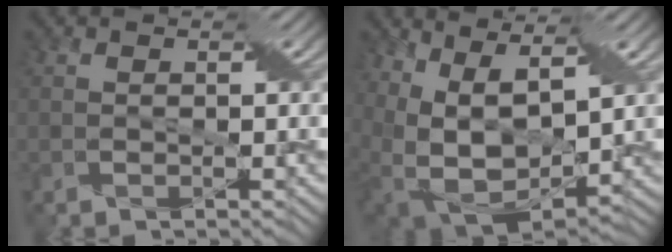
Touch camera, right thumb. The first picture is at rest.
{"total": 13.6, "force": [3.4, 8.3, 10.2], "torque": [-0.224, -0.007, 0.083]}